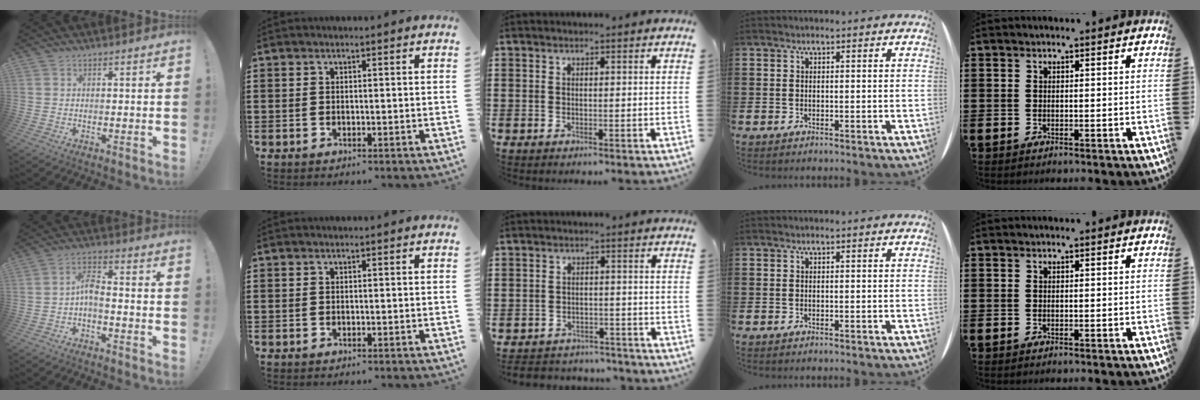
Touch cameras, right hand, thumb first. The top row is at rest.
{"thumb": {"total": 5.8, "force": [-2.0, 2.5, 4.9], "torque": [-0.101, 0.005, -0.036]}, "middle": {"total": 3.0, "force": [-2.9, 0.6, -0.4], "torque": [-0.003, -0.001, -0.065]}}